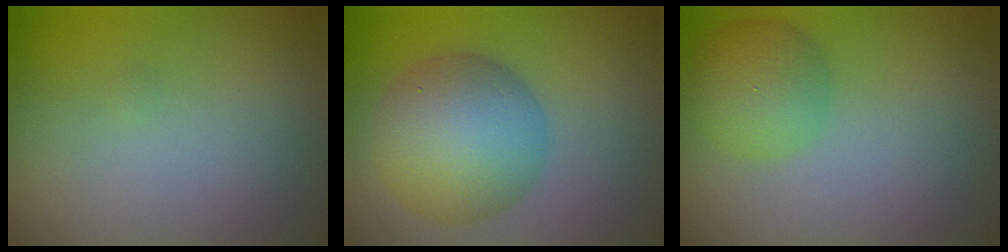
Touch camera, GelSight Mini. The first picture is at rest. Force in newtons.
{"total": 8.6, "press": 8.6, "slide": 0.1}
{"total": 3.8, "press": 3.8, "slide": 0.1}